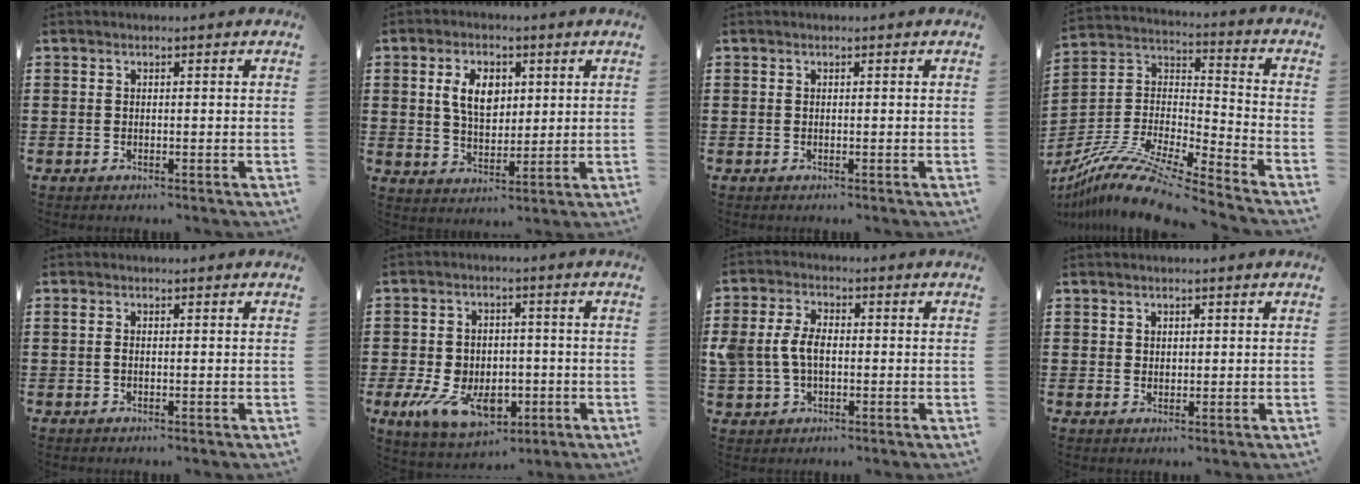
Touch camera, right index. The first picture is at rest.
{"total": 6.3, "force": [1.7, 3.9, 4.6], "torque": [-0.101, 0.009, 0.023]}
{"total": 0.0}
{"total": 12.3, "force": [-10.6, 1.3, 6.2], "torque": [-0.129, 0.017, -0.210]}
{"total": 0.7, "force": [-0.1, 0.2, 0.6], "torque": [-0.014, -0.001, -0.002]}
{"total": 9.3, "force": [-3.2, 6.3, 6.1], "torque": [-0.149, 0.009, -0.057]}
{"total": 5.5, "force": [-0.3, 3.6, 4.1], "torque": [-0.119, -0.002, -0.016]}
{"total": 1.4, "force": [1.0, 1.0, 0.2], "torque": [-0.006, 0.005, 0.019]}